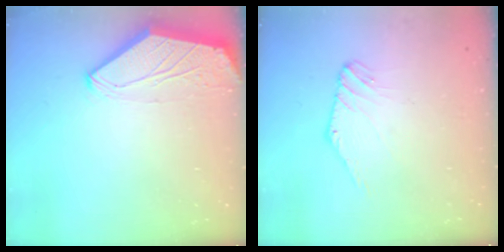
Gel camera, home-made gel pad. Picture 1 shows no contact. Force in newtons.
{"total": 0.7, "press": 0.7, "slide": 0.2}